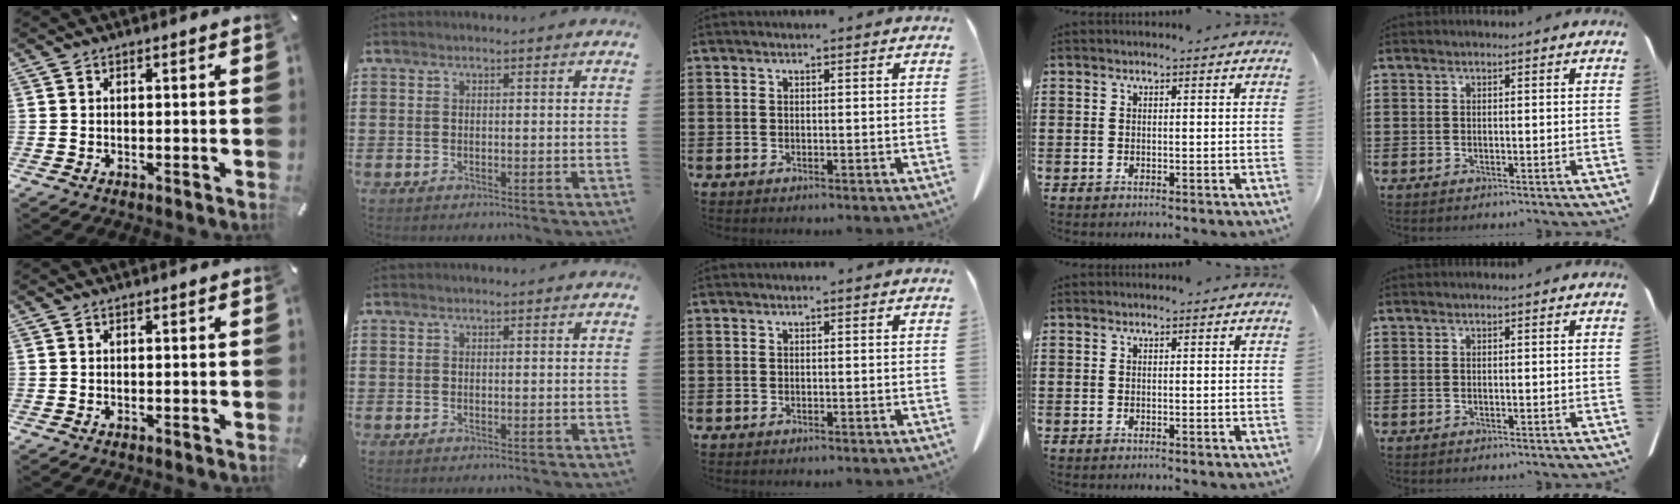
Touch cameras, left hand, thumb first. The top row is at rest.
{}